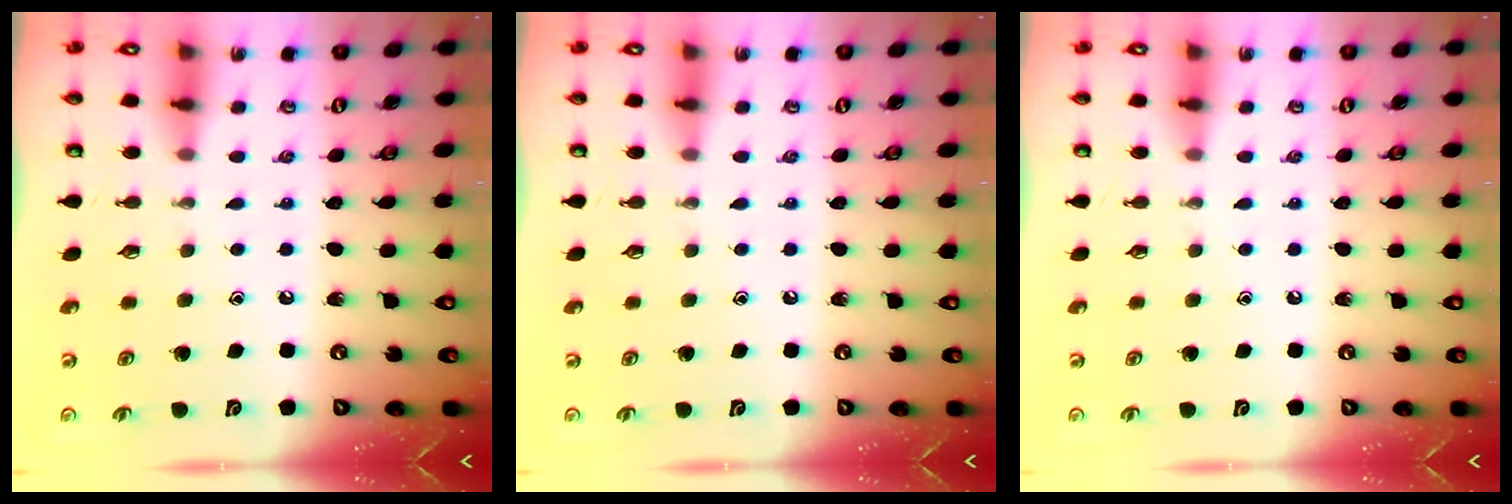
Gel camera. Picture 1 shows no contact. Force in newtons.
{"total": 0.0}
{"total": 0.0}